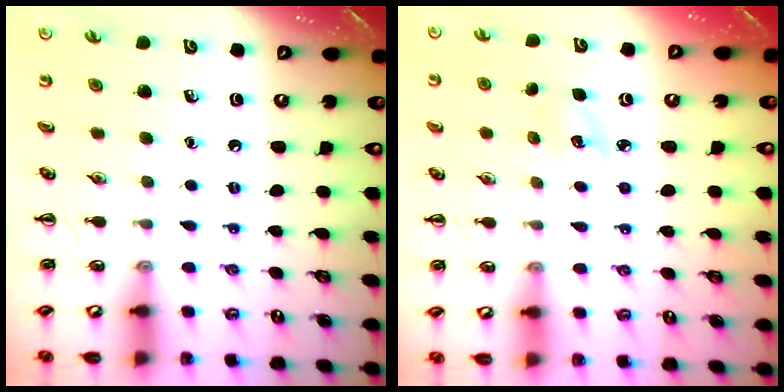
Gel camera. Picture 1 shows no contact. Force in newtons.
{"total": 4.0, "press": 3.9, "slide": 0.9}